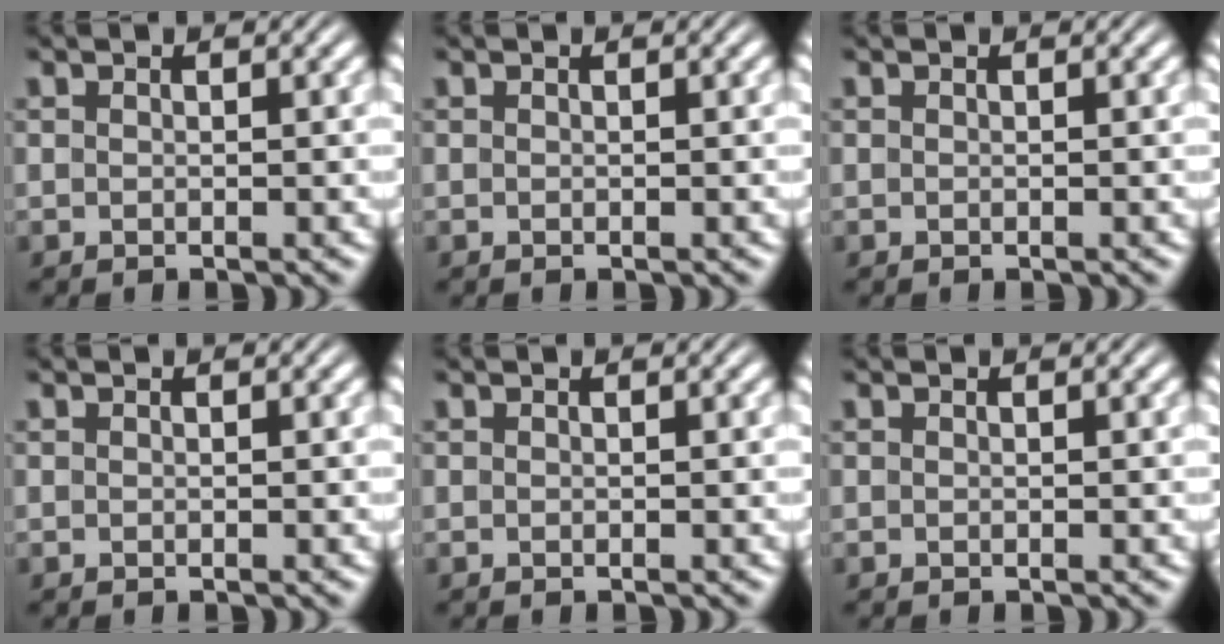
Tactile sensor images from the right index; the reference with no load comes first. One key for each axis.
{"total": 0.0}
{"total": 0.0}
{"total": 0.0}
{"total": 0.0}
{"total": 0.0}